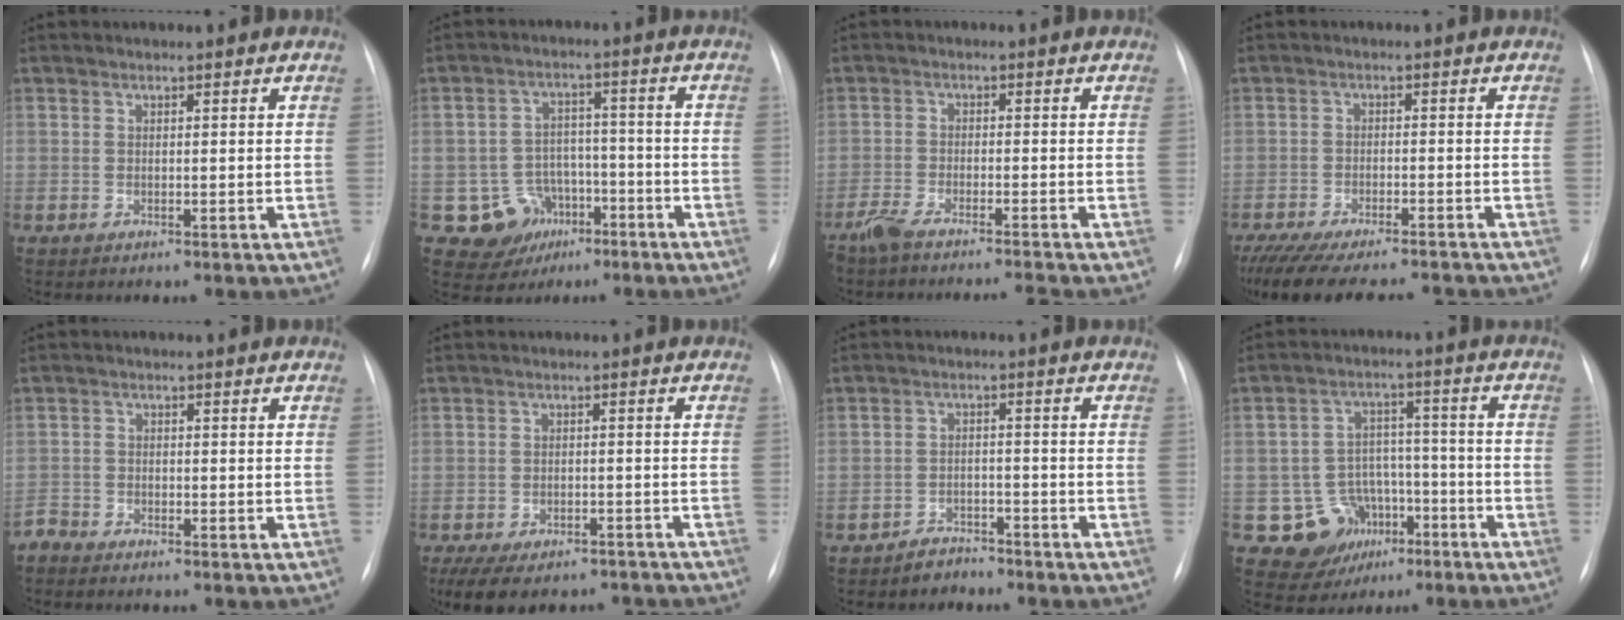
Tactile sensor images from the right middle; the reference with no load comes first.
{"total": 7.7, "force": [-3.4, 6.9, 1.0], "torque": [-0.009, 0.012, -0.043]}
{"total": 6.1, "force": [-5.4, -0.8, 2.6], "torque": [-0.044, -0.013, -0.094]}
{"total": 15.1, "force": [-13.5, 1.9, 6.5], "torque": [-0.127, -0.025, -0.195]}
{"total": 1.9, "force": [-1.9, 0.1, -0.2], "torque": [0.006, -0.007, -0.039]}
{"total": 12.5, "force": [-10.5, 4.8, 4.9], "torque": [-0.094, 0.001, -0.136]}
{"total": 2.9, "force": [-2.6, 1.3, -0.1], "torque": [-0.006, 0.003, -0.041]}
{"total": 8.8, "force": [-4.0, 7.7, 1.6], "torque": [-0.015, 0.032, -0.050]}